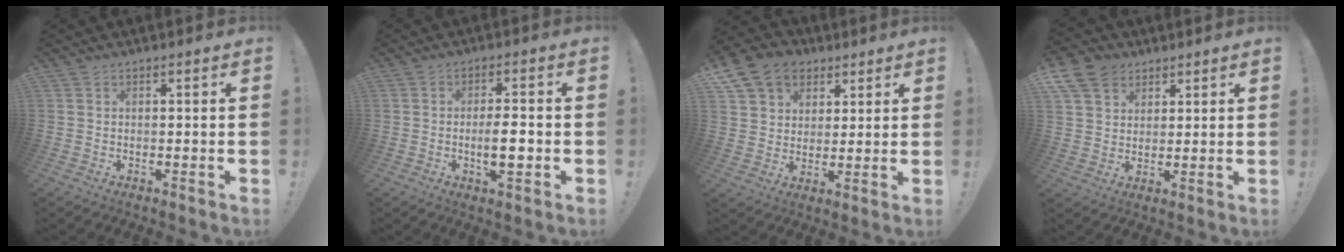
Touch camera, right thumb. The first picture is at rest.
{"total": 6.5, "force": [-1.8, 1.4, 6.1], "torque": [-0.101, -0.005, -0.036]}
{"total": 12.9, "force": [6.5, 10.1, 4.7], "torque": [-0.074, -0.031, 0.132]}
{"total": 10.1, "force": [5.5, 7.6, 3.8], "torque": [-0.076, -0.027, 0.111]}